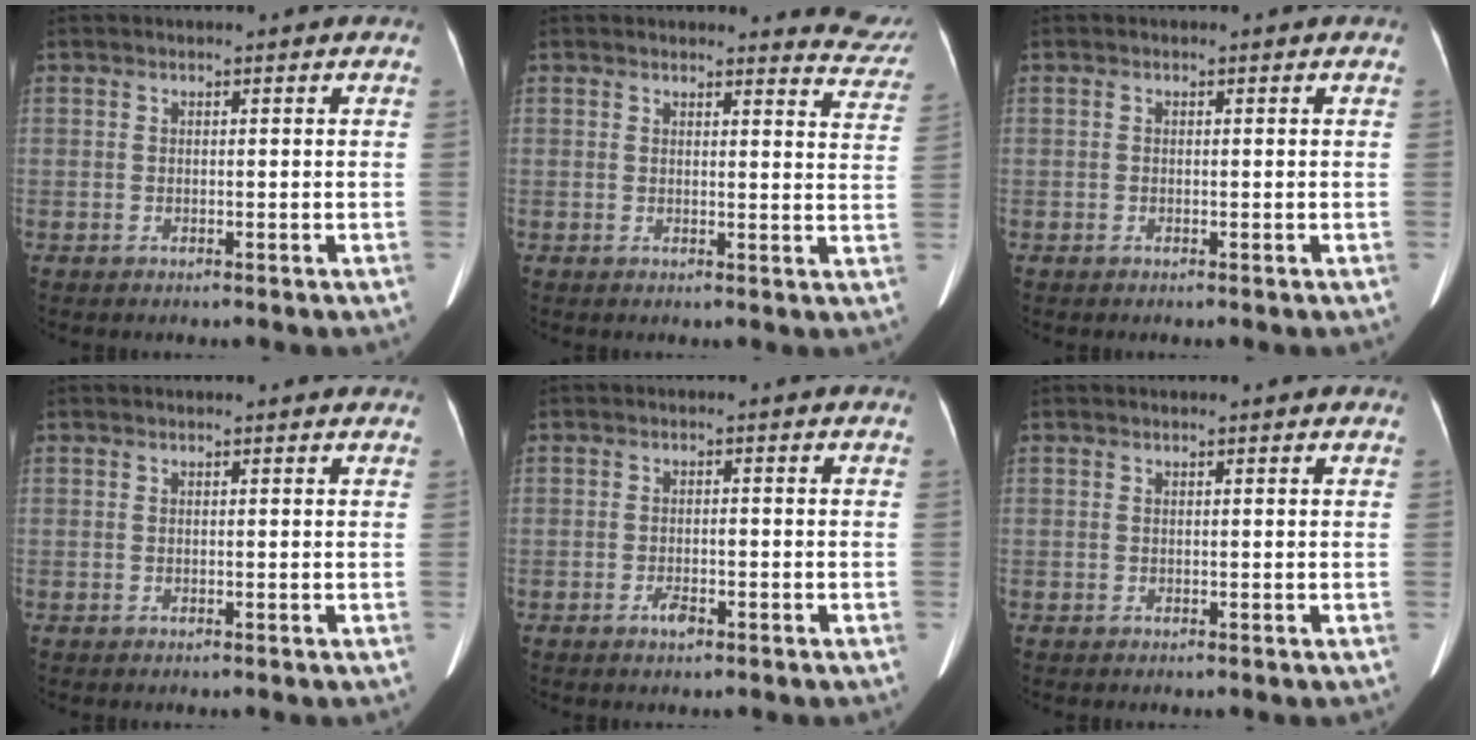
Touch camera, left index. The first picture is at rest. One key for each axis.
{"total": 6.4, "fx": 6.3, "fy": 0.8, "fz": -0.4, "tx": 0.022, "ty": -0.051, "tz": 0.039}
{"total": 0.0}
{"total": 1.4, "fx": 1.4, "fy": 0.3, "fz": 0.1, "tx": -0.014, "ty": 0.003, "tz": 0.009}
{"total": 1.9, "fx": -1.2, "fy": 0.7, "fz": 1.4, "tx": -0.024, "ty": -0.002, "tz": -0.017}
{"total": 0.8, "fx": 0.7, "fy": 0.4, "fz": 0.1, "tx": -0.010, "ty": 0.007, "tz": 0.007}